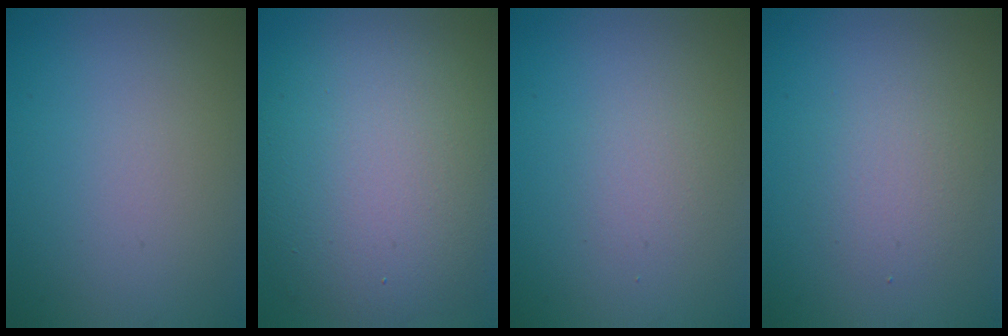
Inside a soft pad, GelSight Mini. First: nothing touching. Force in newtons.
{"total": 12.0, "press": 12.0, "slide": 0.9}
{"total": 1.3, "press": 1.3, "slide": 0.1}
{"total": 2.4, "press": 2.4, "slide": 0.1}